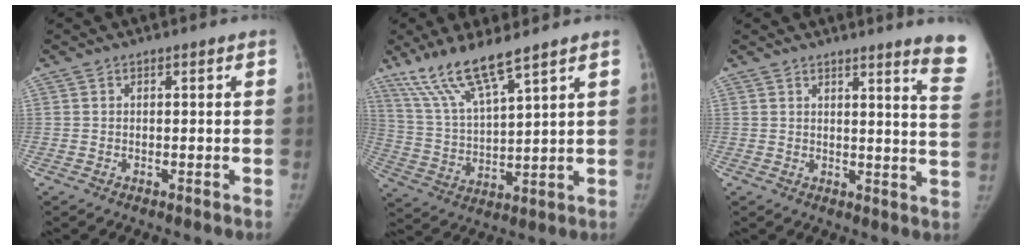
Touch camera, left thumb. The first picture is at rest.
{"total": 11.8, "force": [8.8, 1.6, 7.6], "torque": [-0.148, -0.041, 0.184]}
{"total": 10.2, "force": [8.3, -0.6, 5.9], "torque": [-0.054, -0.077, 0.073]}